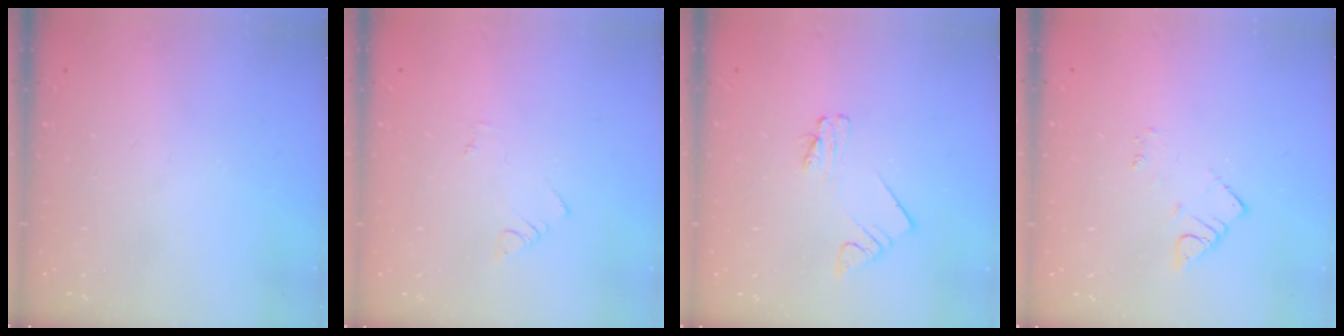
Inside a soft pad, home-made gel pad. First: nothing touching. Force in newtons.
{"total": 1.1, "press": 1.1, "slide": 0.3}
{"total": 2.0, "press": 2.0, "slide": 0.3}
{"total": 2.7, "press": 2.7, "slide": 0.4}